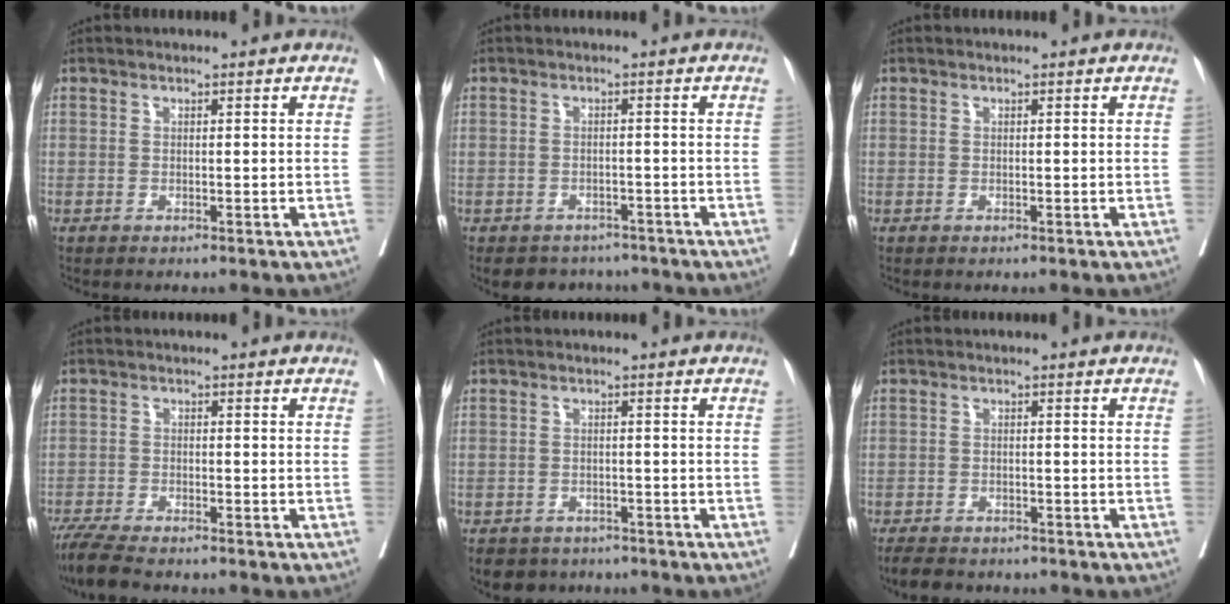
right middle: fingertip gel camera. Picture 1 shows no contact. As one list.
[{"total": 6.1, "force": [-5.3, 2.9, 0.7], "torque": [0.000, 0.006, -0.066]}, {"total": 0.0}, {"total": 7.6, "force": [-6.5, 0.9, 3.8], "torque": [-0.069, -0.022, -0.113]}, {"total": 6.3, "force": [-5.2, 3.4, 1.1], "torque": [-0.020, -0.001, -0.072]}, {"total": 7.7, "force": [-6.6, 2.5, 3.1], "torque": [-0.056, -0.009, -0.096]}]